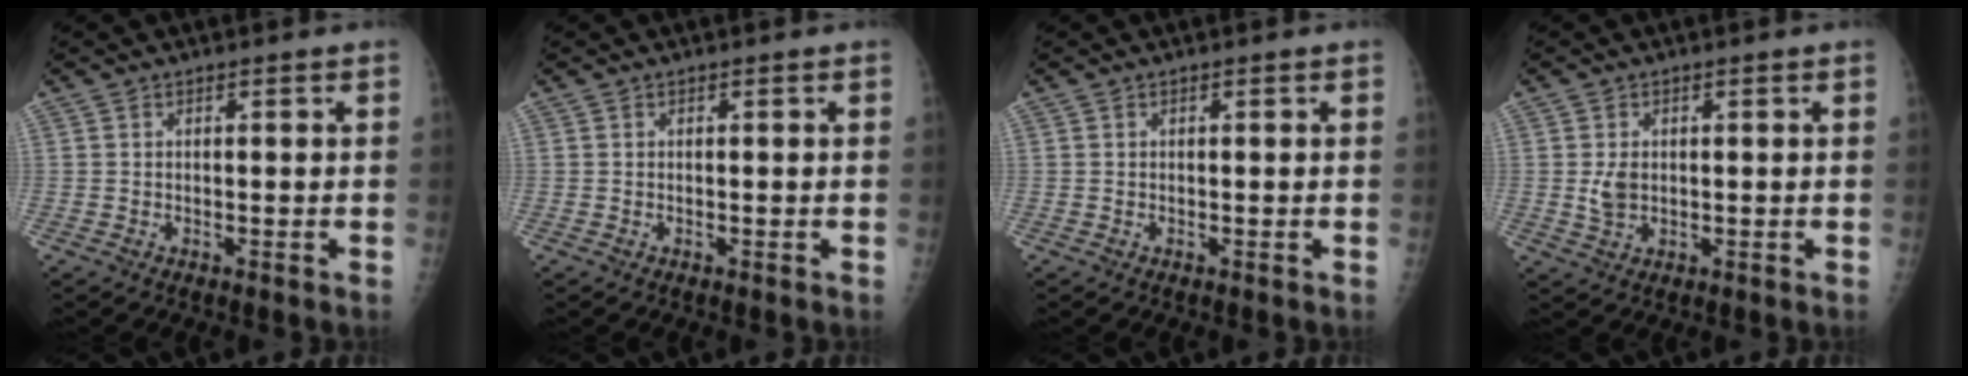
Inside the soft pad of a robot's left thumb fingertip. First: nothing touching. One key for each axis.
{"total": 0.0}
{"total": 0.0}
{"total": 3.3, "fx": 0.2, "fy": 2.3, "fz": 2.3, "tx": -0.037, "ty": -0.004, "tz": 0.008}